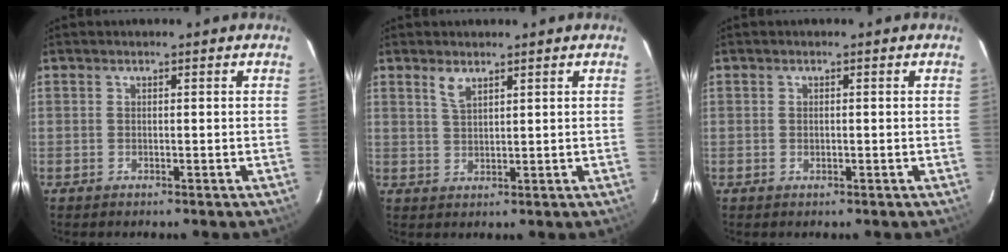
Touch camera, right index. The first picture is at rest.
{"total": 2.7, "force": [1.9, 1.0, 1.7], "torque": [-0.033, 0.000, 0.036]}
{"total": 0.8, "force": [-0.2, 0.5, 0.5], "torque": [-0.009, 0.003, -0.002]}